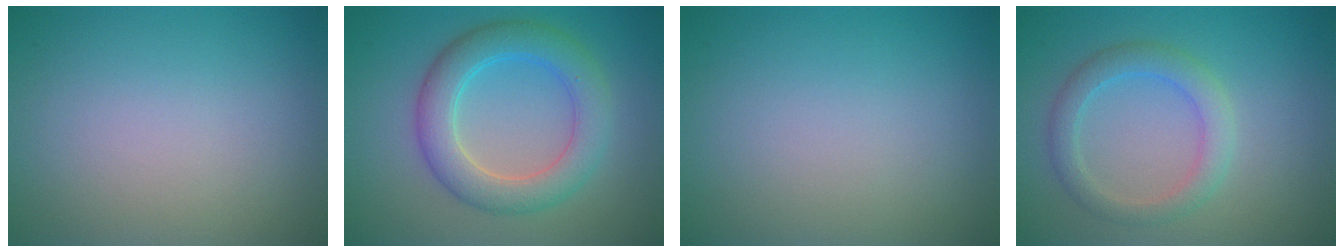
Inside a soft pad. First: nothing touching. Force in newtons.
{"total": 4.2, "press": 4.2, "slide": 0.3}
{"total": 0.0}
{"total": 3.0, "press": 3.0, "slide": 0.1}